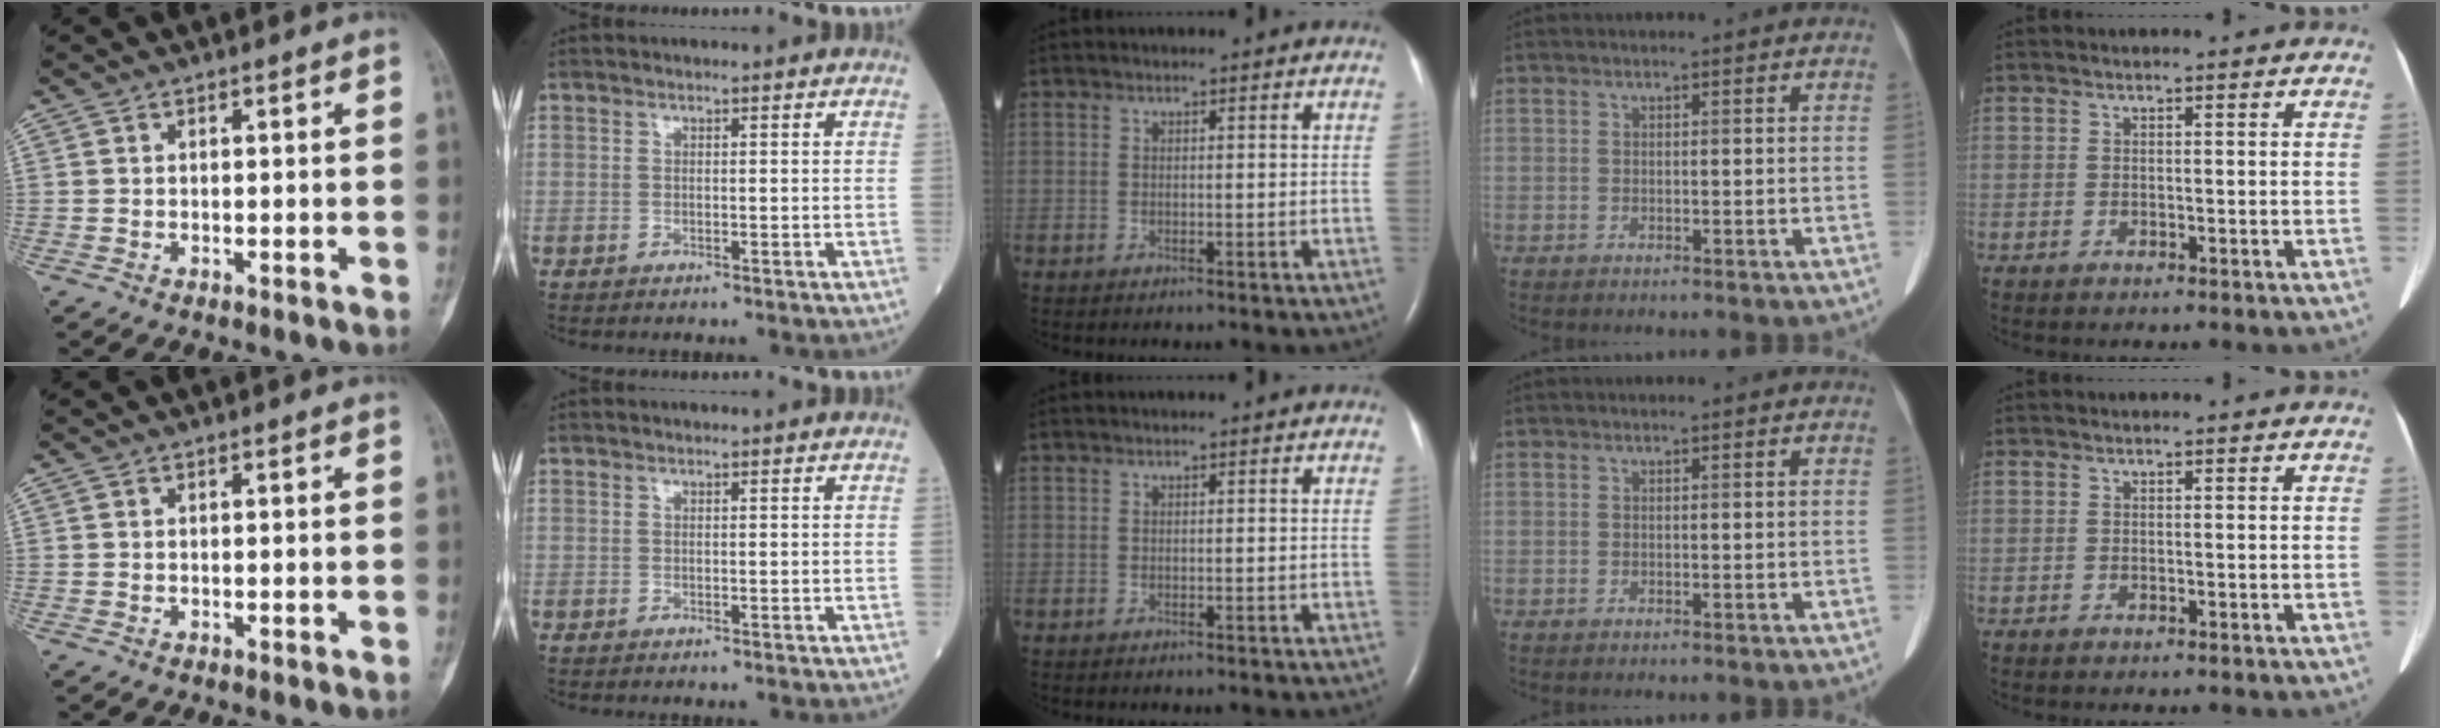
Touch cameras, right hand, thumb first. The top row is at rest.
{}